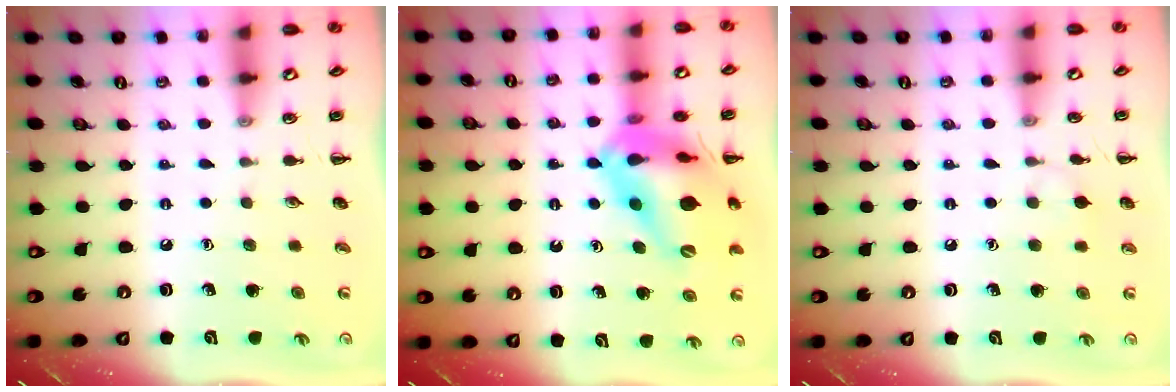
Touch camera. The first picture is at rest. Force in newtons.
{"total": 19.0, "press": 18.5, "slide": 4.1}
{"total": 4.7, "press": 4.5, "slide": 1.4}